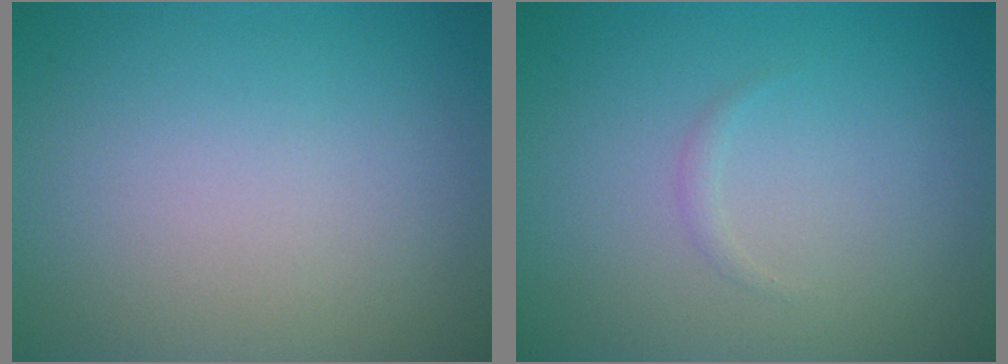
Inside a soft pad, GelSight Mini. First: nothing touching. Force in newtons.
{"total": 0.5, "press": 0.5, "slide": 0.0}